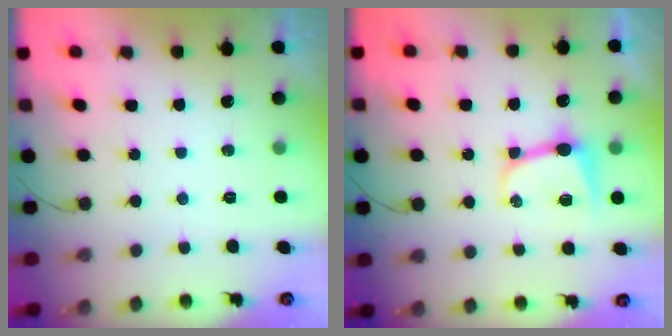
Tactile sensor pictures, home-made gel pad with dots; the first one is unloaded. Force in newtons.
{"total": 7.9, "press": 7.9, "slide": 0.8}